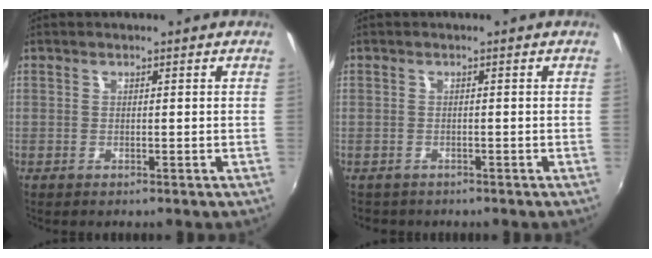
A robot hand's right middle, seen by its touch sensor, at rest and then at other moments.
{"total": 1.9, "force": [-1.1, 1.5, 0.0], "torque": [-0.006, 0.003, -0.016]}